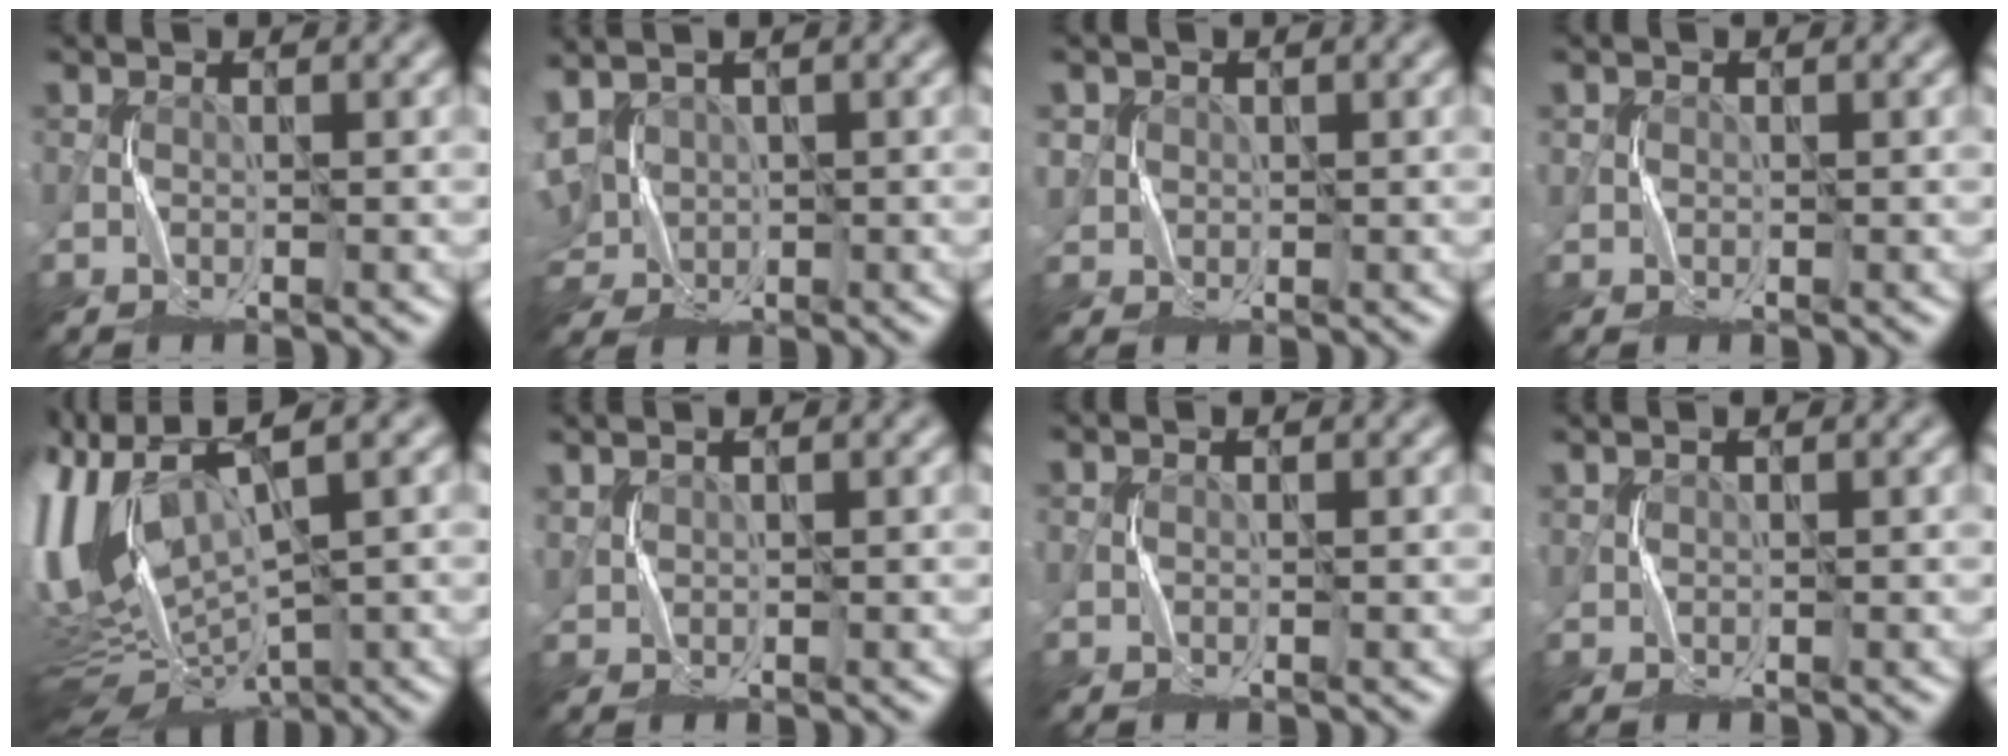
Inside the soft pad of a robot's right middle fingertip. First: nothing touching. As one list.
[{"total": 6.3, "force": [1.4, 4.7, 4.0], "torque": [-0.110, 0.008, 0.029]}, {"total": 1.7, "force": [0.8, 1.5, -0.2], "torque": [-0.003, -0.002, 0.024]}, {"total": 0.6, "force": [0.3, 0.4, -0.3], "torque": [0.008, -0.002, 0.003]}, {"total": 12.1, "force": [2.0, 6.2, 10.2], "torque": [-0.251, 0.004, 0.057]}, {"total": 1.2, "force": [1.2, 0.2, -0.1], "torque": [-0.003, 0.000, 0.030]}, {"total": 0.0}, {"total": 0.9, "force": [0.9, 0.2, -0.1], "torque": [0.000, -0.001, 0.018]}]